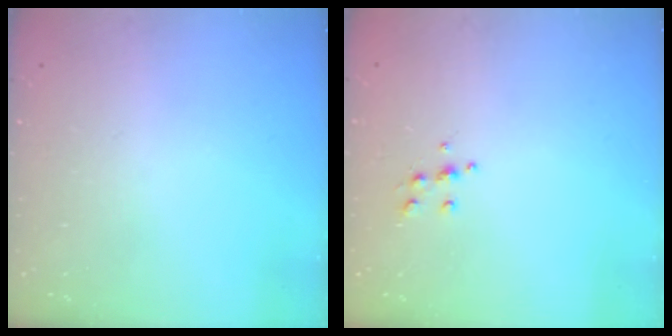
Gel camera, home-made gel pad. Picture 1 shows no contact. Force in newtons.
{"total": 5.2, "press": 5.0, "slide": 1.1}